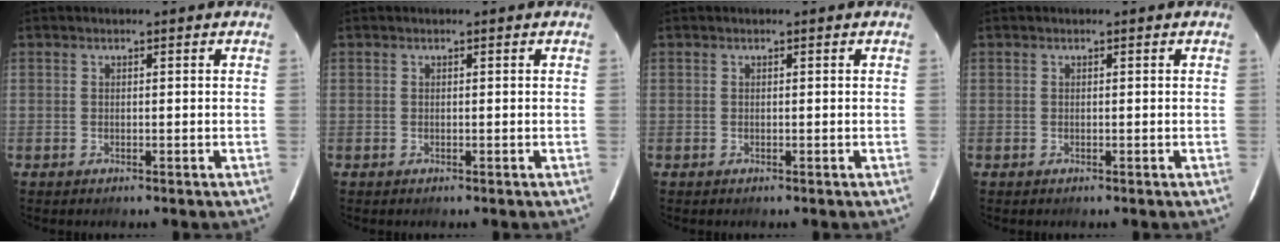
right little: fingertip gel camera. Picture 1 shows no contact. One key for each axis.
{"total": 0.0}
{"total": 0.0}
{"total": 0.0}